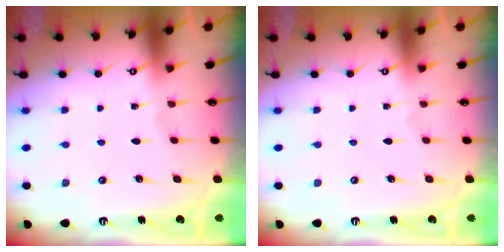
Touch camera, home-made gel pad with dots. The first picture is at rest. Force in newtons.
{"total": 0.0}